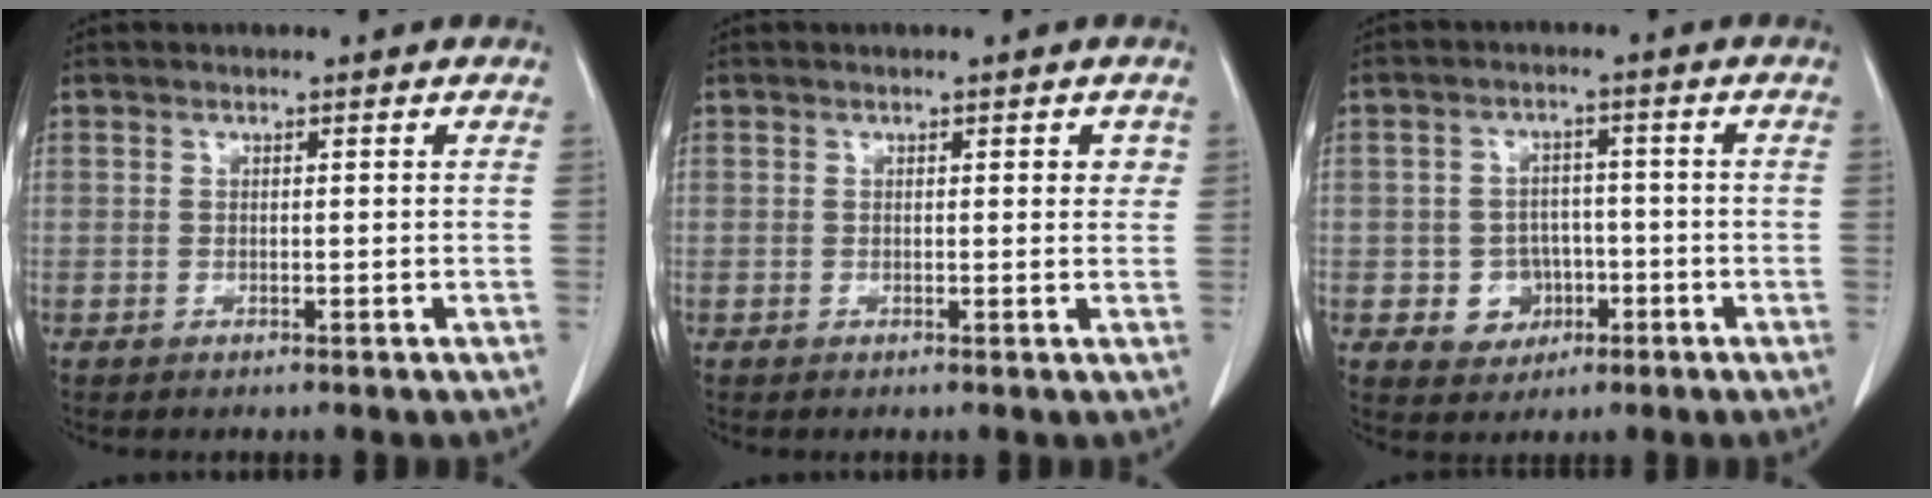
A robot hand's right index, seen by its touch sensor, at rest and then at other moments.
{"total": 1.7, "force": [0.6, 0.8, 1.3], "torque": [-0.009, 0.000, 0.004]}
{"total": 5.1, "force": [-1.4, 4.8, 1.2], "torque": [-0.010, 0.011, -0.009]}